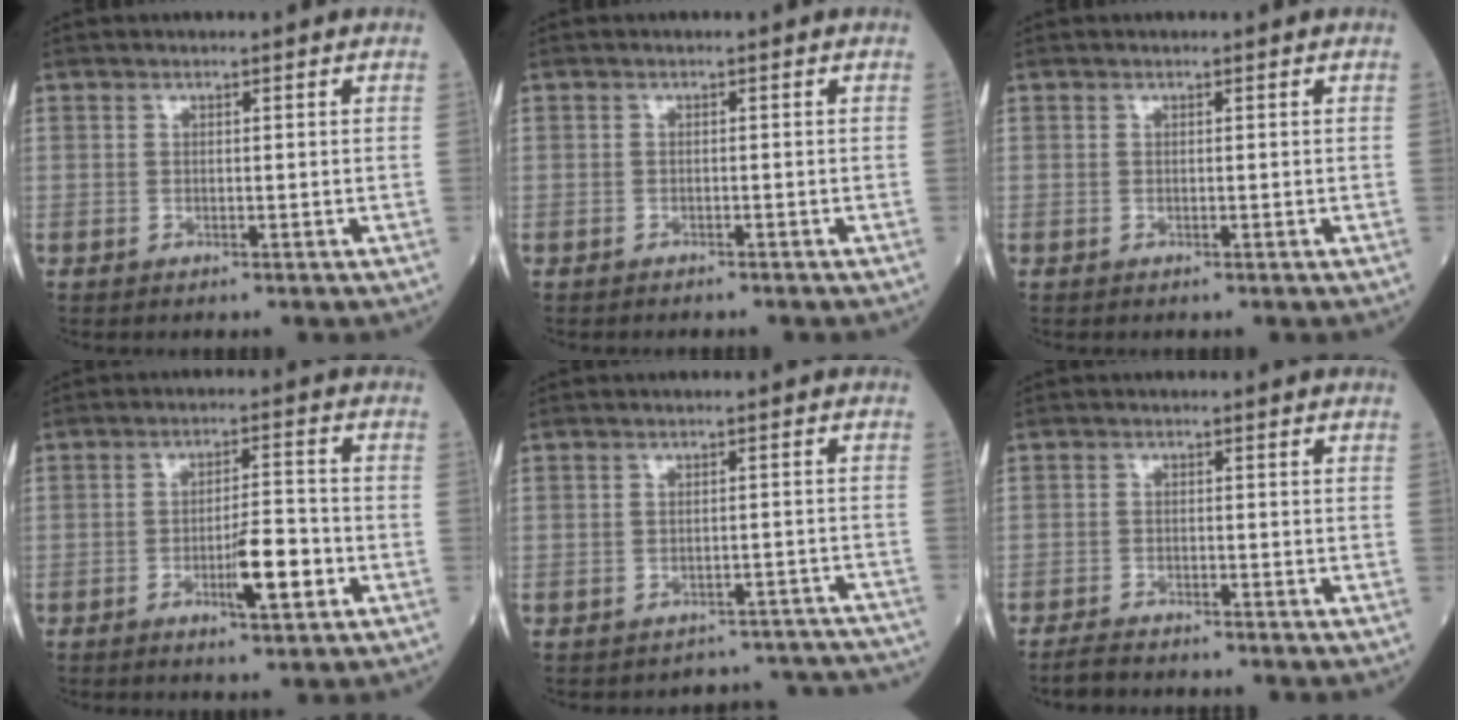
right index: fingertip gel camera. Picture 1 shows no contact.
{"total": 1.7, "force": [-1.6, 0.3, 0.5], "torque": [-0.012, -0.003, -0.019]}
{"total": 0.0}
{"total": 6.8, "force": [-2.5, 1.2, 6.2], "torque": [-0.100, 0.000, -0.038]}
{"total": 10.6, "force": [-10.3, 2.3, -0.6], "torque": [0.023, 0.038, -0.107]}
{"total": 3.2, "force": [-3.1, 0.3, 0.9], "torque": [-0.019, -0.010, -0.054]}